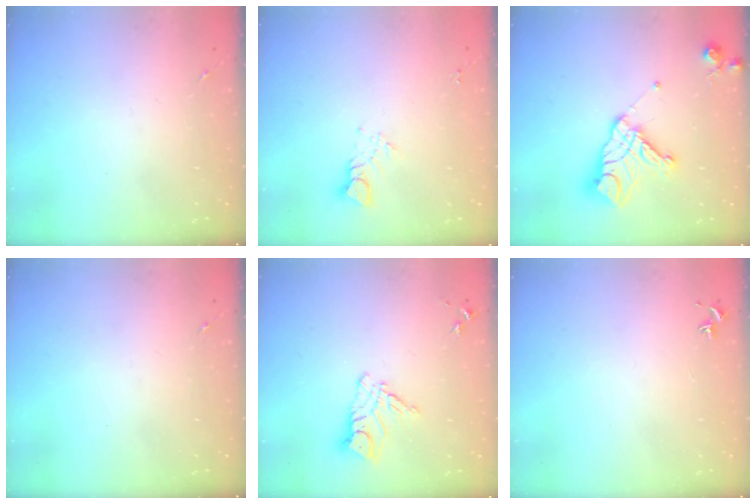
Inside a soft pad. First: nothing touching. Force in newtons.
{"total": 3.7, "press": 3.7, "slide": 0.2}
{"total": 14.0, "press": 13.9, "slide": 1.5}
{"total": 0.0}
{"total": 9.9, "press": 9.8, "slide": 1.1}
{"total": 0.0}